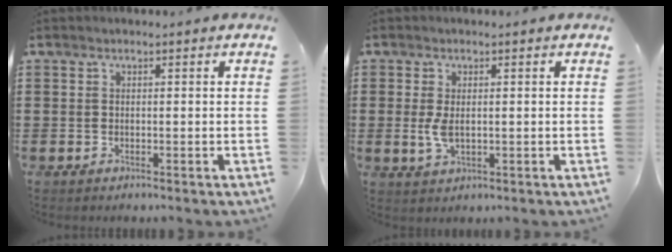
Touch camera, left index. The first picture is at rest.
{"total": 3.5, "force": [0.1, 1.7, 3.1], "torque": [-0.082, -0.003, -0.005]}